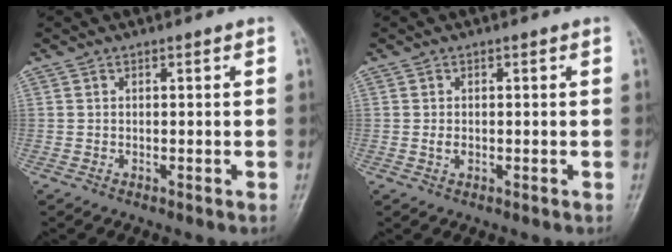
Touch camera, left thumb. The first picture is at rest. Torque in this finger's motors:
{"motor_torque": [0.07, 0.00, 0.26, 0.08, 0.00]}